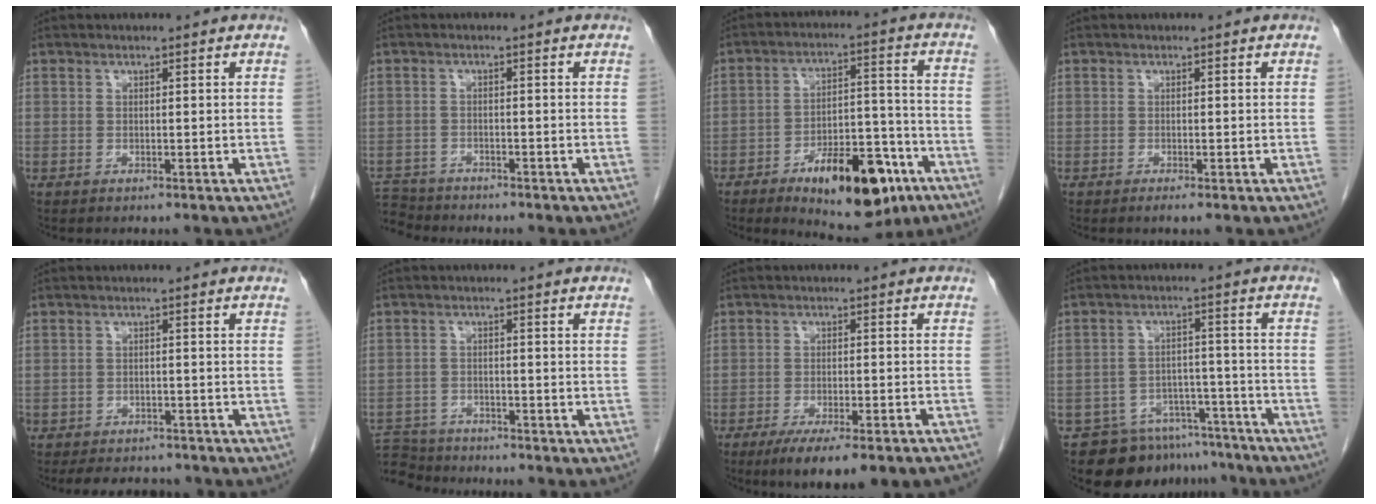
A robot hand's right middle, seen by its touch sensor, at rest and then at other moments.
{"total": 5.3, "force": [-5.0, 1.6, -0.2], "torque": [-0.001, -0.004, -0.094]}
{"total": 15.4, "force": [-8.4, 5.9, 11.5], "torque": [-0.158, 0.012, -0.119]}
{"total": 0.8, "force": [-0.5, -0.1, 0.6], "torque": [-0.011, -0.002, -0.008]}
{"total": 7.7, "force": [-6.8, 2.8, 2.3], "torque": [-0.033, 0.002, -0.086]}
{"total": 7.9, "force": [-7.6, 2.1, 0.6], "torque": [-0.018, 0.002, -0.132]}
{"total": 13.4, "force": [-10.6, 2.2, 7.9], "torque": [-0.086, -0.014, -0.149]}
{"total": 12.1, "force": [-10.1, 6.2, 2.5], "torque": [-0.027, 0.021, -0.138]}